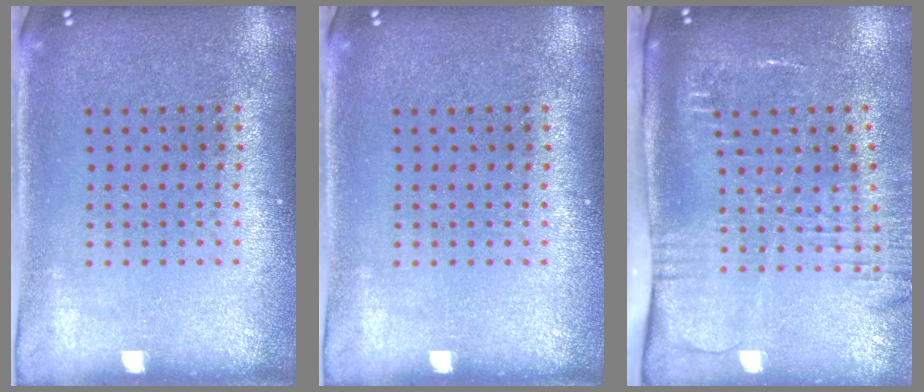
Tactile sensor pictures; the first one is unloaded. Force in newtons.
{"total": 0.0}
{"total": 2.7, "press": 2.0, "slide": 1.8}